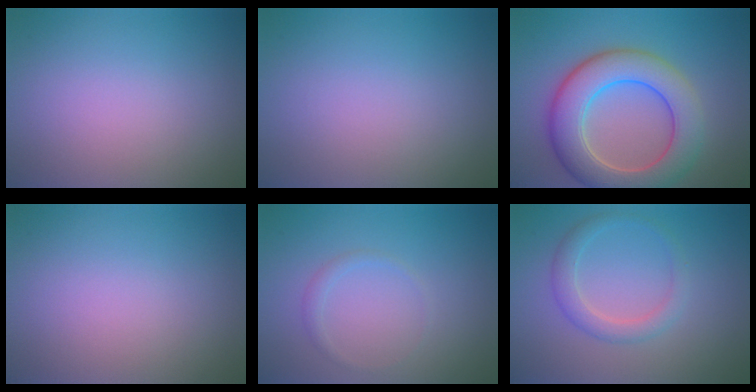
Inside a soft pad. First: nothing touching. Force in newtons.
{"total": 0.0}
{"total": 8.4, "press": 8.4, "slide": 0.5}
{"total": 0.0}
{"total": 0.9, "press": 0.9, "slide": 0.1}
{"total": 2.4, "press": 2.4, "slide": 0.1}